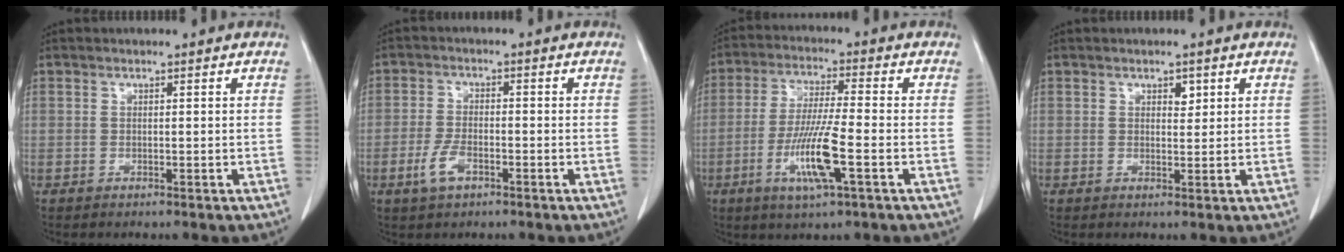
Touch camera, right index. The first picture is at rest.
{"total": 3.3, "force": [-1.7, 1.3, 2.5], "torque": [-0.054, 0.001, -0.035]}
{"total": 10.2, "force": [-3.6, 0.4, 9.5], "torque": [-0.188, -0.015, -0.069]}
{"total": 1.6, "force": [0.8, 0.9, 1.1], "torque": [-0.013, -0.003, 0.012]}